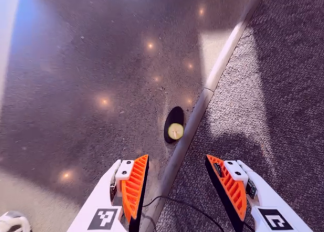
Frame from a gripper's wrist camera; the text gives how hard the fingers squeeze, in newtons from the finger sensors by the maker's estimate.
{"total": 0.0}